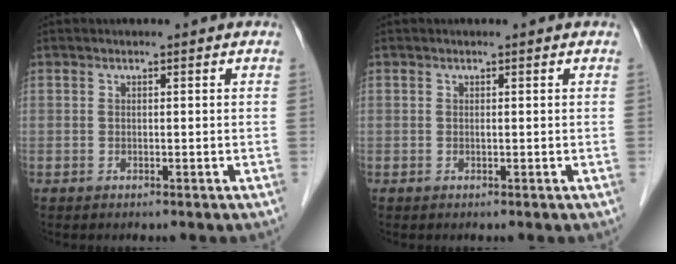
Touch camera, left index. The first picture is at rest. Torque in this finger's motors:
{"motor_torque": [0.23, 0.09, -0.01, -0.01]}